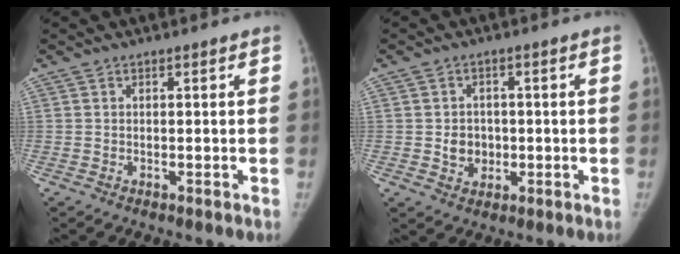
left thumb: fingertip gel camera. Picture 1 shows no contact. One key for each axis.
{"total": 4.4, "fx": -0.5, "fy": 3.8, "fz": 2.1, "tx": -0.009, "ty": 0.005, "tz": -0.005}